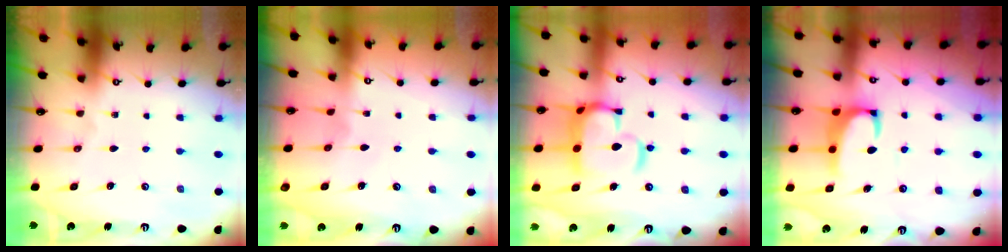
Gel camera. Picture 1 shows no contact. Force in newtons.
{"total": 2.8, "press": 2.8, "slide": 0.3}
{"total": 11.0, "press": 10.9, "slide": 1.3}
{"total": 2.2, "press": 2.0, "slide": 0.9}